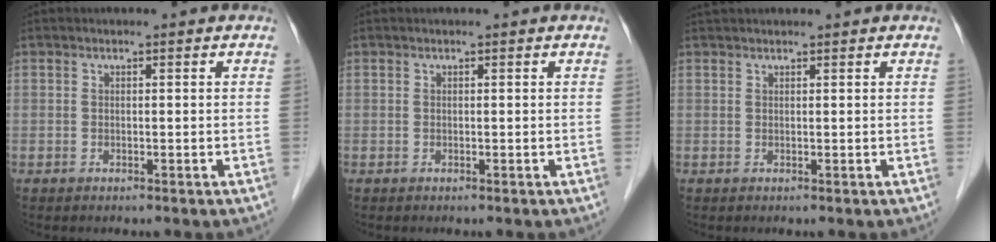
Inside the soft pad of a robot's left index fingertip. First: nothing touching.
{"total": 0.0}
{"total": 2.0, "force": [1.9, 0.0, 0.6], "torque": [-0.006, 0.029, 0.035]}